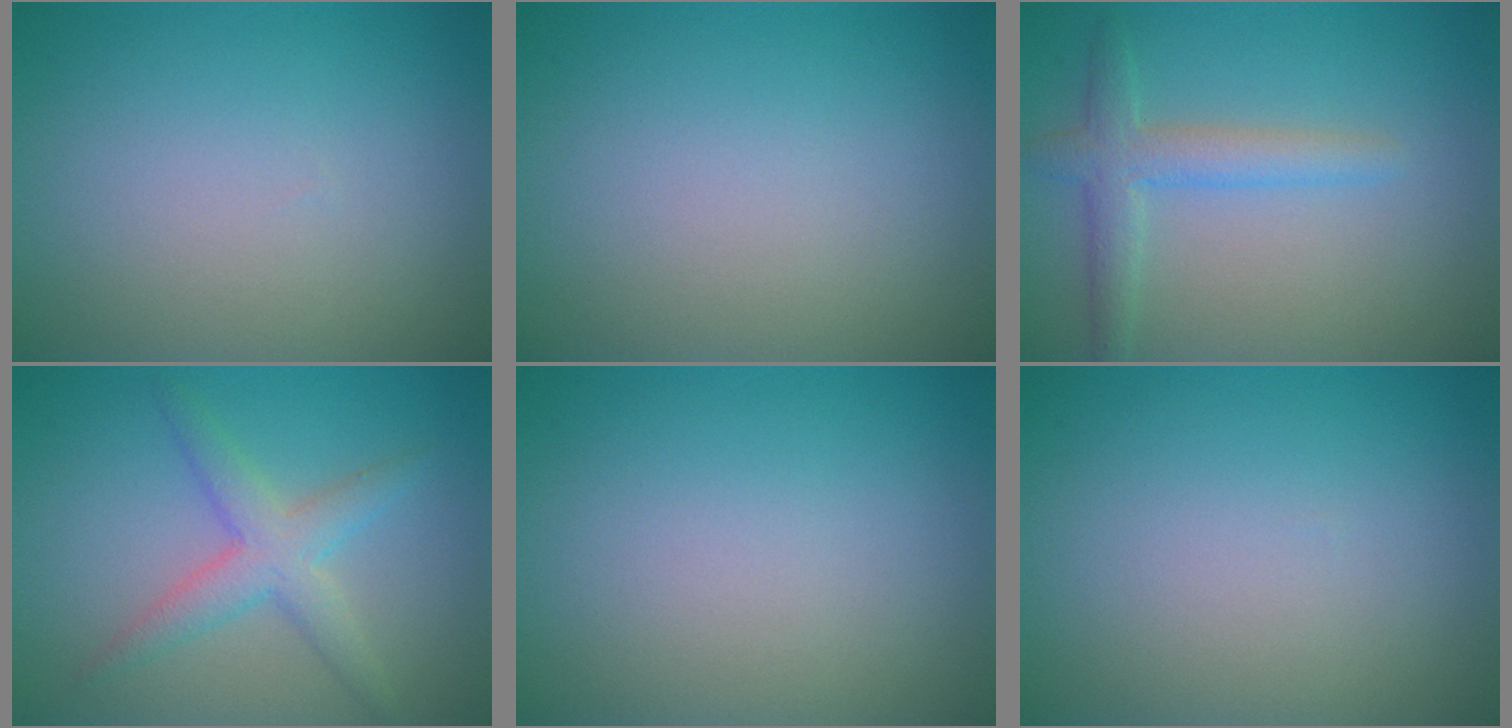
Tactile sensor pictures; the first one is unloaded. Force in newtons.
{"total": 0.0}
{"total": 3.0, "press": 3.0, "slide": 0.2}
{"total": 3.5, "press": 3.5, "slide": 0.0}
{"total": 0.0}
{"total": 0.0}